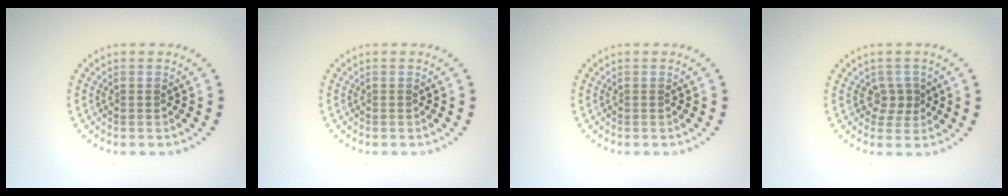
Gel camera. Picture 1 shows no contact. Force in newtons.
{"total": 0.0}
{"total": 0.0}
{"total": 1.8, "press": 1.6, "slide": 0.9}